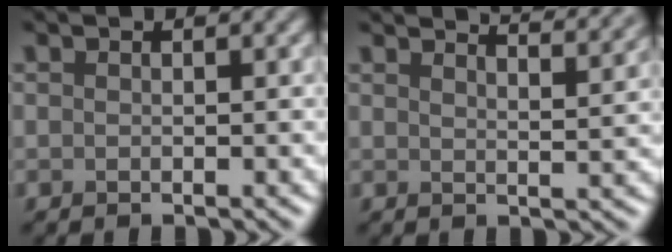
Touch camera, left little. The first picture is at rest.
{"total": 6.5, "force": [5.6, 1.4, 3.0], "torque": [-0.018, 0.030, 0.042]}